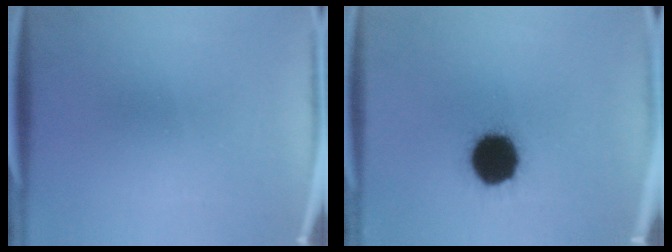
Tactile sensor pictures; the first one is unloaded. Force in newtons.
{"total": 16.3}